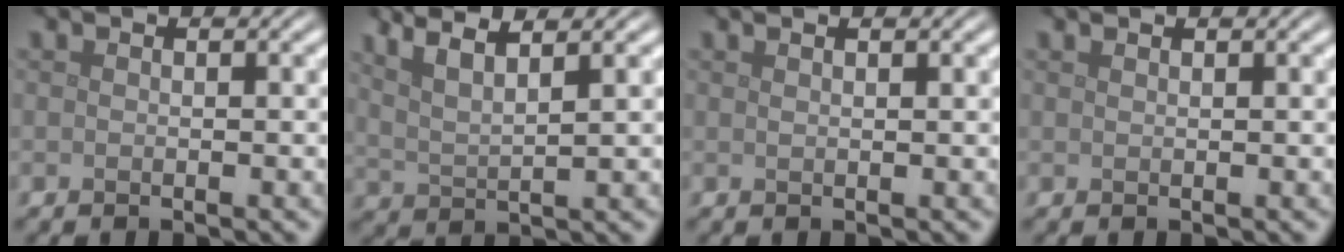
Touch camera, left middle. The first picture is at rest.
{"total": 4.5, "force": [3.0, 1.0, 3.3], "torque": [-0.063, 0.017, 0.047]}
{"total": 1.8, "force": [1.1, 0.6, 1.2], "torque": [-0.003, -0.003, 0.001]}
{"total": 0.6, "force": [0.5, 0.2, 0.3], "torque": [-0.002, 0.000, 0.003]}